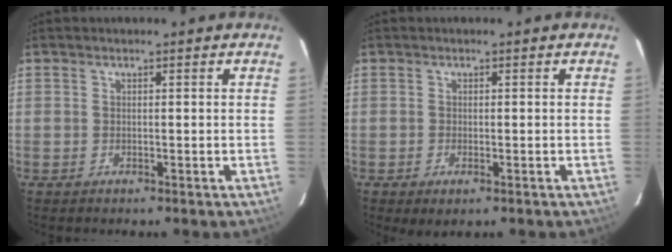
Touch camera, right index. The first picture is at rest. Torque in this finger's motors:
{"motor_torque": [0.57, -0.49, 0.21, 0.05]}